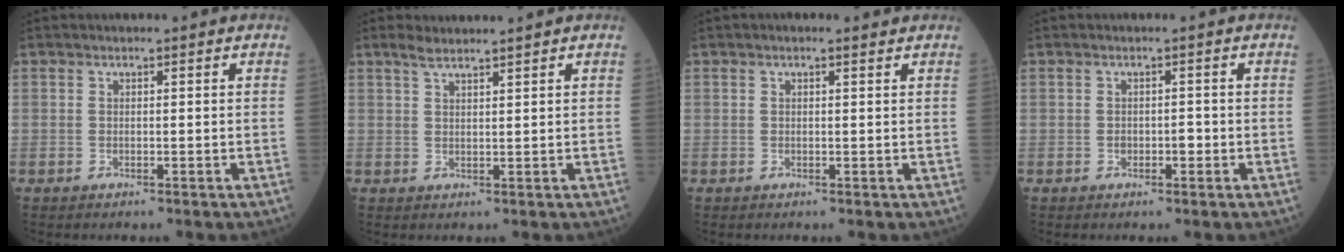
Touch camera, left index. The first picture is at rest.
{"total": 3.2, "force": [2.8, 0.1, 1.4], "torque": [-0.031, 0.019, 0.054]}
{"total": 1.5, "force": [1.2, 0.4, 0.9], "torque": [-0.020, 0.008, 0.016]}
{"total": 1.3, "force": [-0.5, 0.8, 0.8], "torque": [-0.012, -0.001, -0.007]}